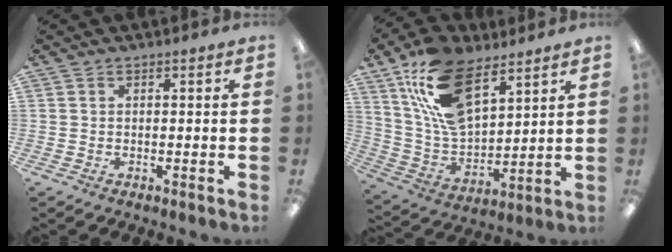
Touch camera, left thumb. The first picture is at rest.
{"total": 18.6, "force": [10.5, 9.6, 12.0], "torque": [-0.262, -0.036, 0.193]}